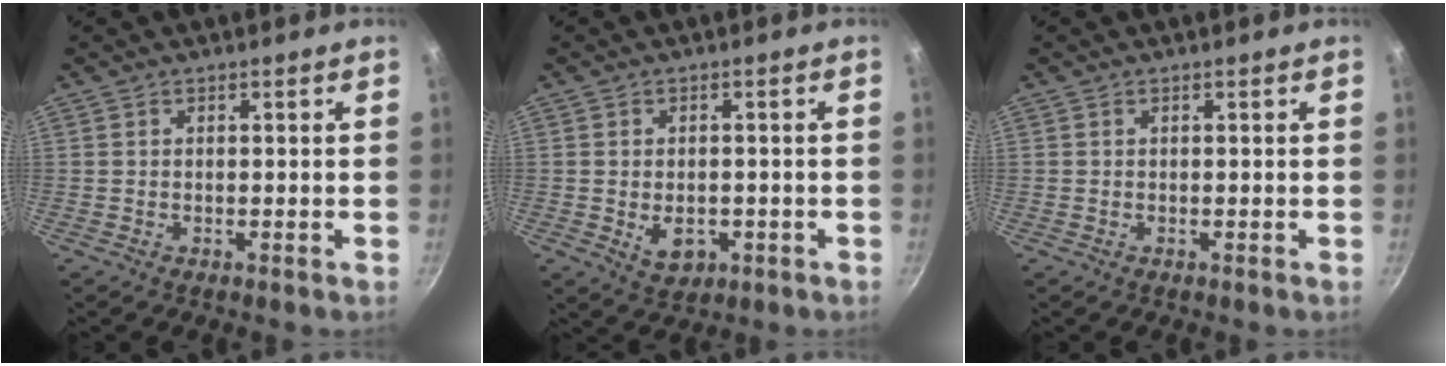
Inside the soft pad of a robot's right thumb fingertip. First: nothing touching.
{"total": 5.3, "force": [-1.3, 3.7, 3.6], "torque": [-0.040, 0.004, -0.008]}
{"total": 0.0}